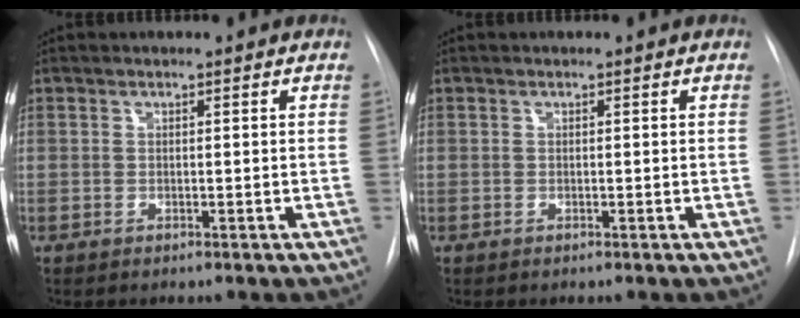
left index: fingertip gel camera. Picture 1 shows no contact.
{"total": 0.0}